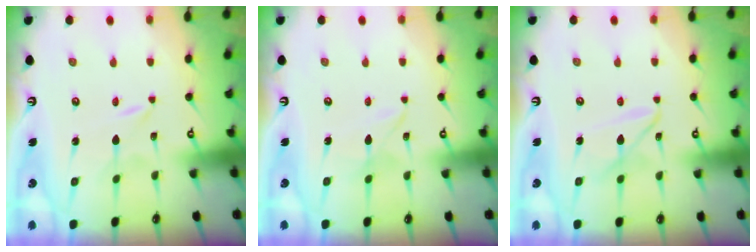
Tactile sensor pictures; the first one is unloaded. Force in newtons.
{"total": 3.6, "press": 3.6, "slide": 0.2}
{"total": 7.8, "press": 7.8, "slide": 0.4}